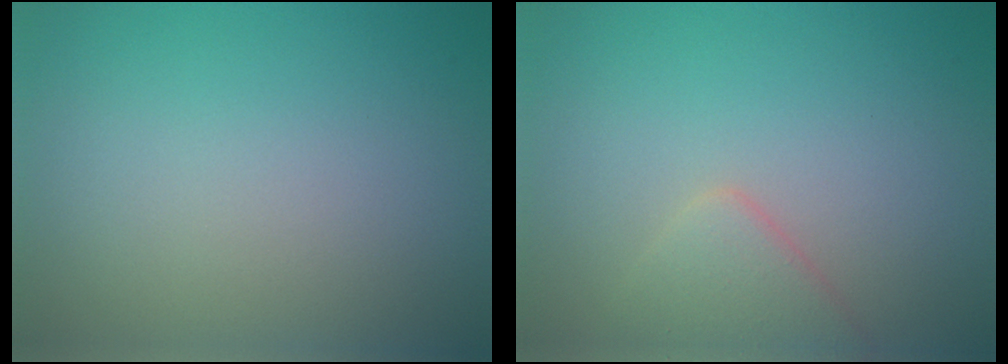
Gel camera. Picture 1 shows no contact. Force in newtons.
{"total": 2.4, "press": 2.4, "slide": 0.1}